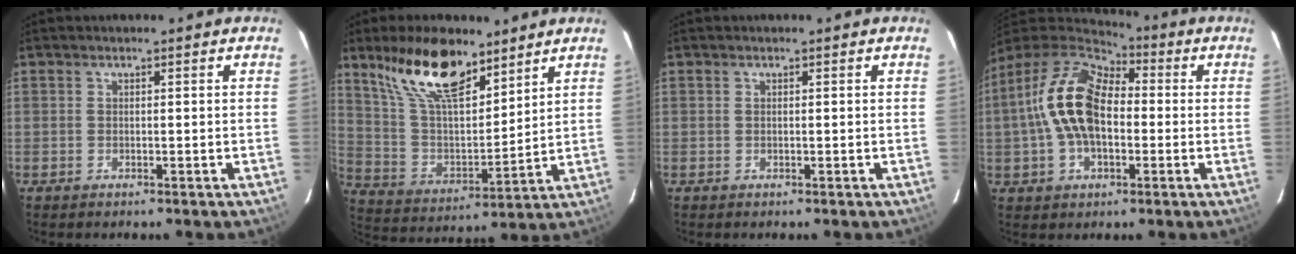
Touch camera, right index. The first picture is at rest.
{"total": 17.2, "force": [12.0, 6.9, 10.2], "torque": [-0.193, 0.010, 0.232]}
{"total": 0.0}
{"total": 16.3, "force": [-0.5, 9.7, 13.0], "torque": [-0.264, 0.020, -0.014]}